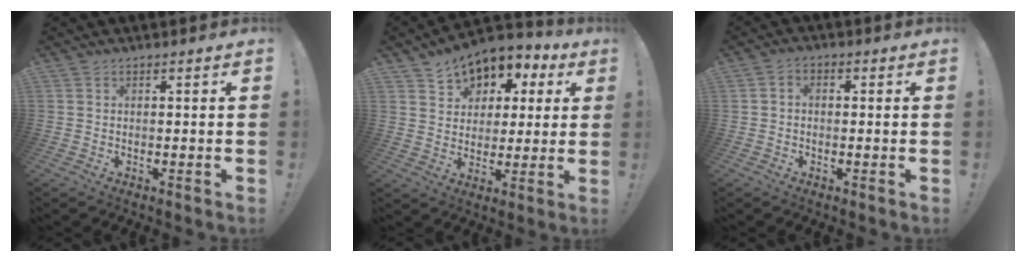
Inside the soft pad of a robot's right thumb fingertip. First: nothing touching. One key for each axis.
{"total": 8.5, "fx": 5.1, "fy": 6.4, "fz": 2.2, "tx": -0.031, "ty": -0.044, "tz": 0.096}
{"total": 2.1, "fx": -1.1, "fy": 1.3, "fz": 1.3, "tx": -0.023, "ty": 0.010, "tz": -0.020}